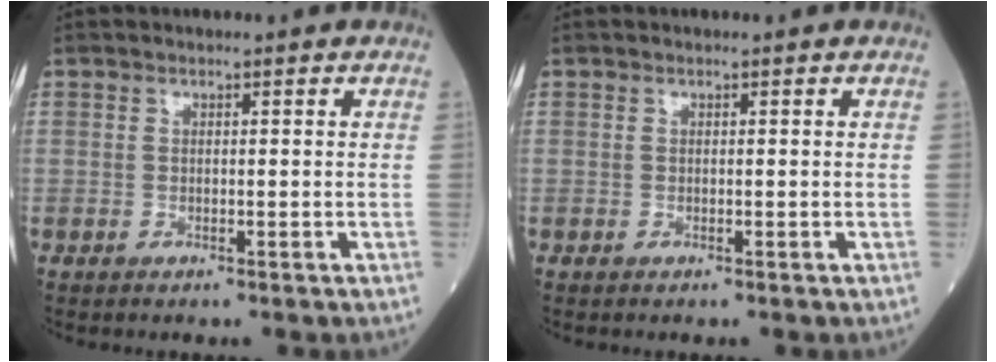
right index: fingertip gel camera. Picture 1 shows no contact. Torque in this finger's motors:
{"motor_torque": [0.00, 0.00, 0.00, 0.00]}